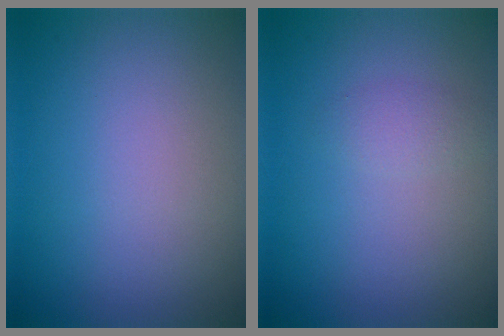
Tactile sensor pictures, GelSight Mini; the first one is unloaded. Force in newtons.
{"total": 1.1, "press": 1.1, "slide": 0.0}